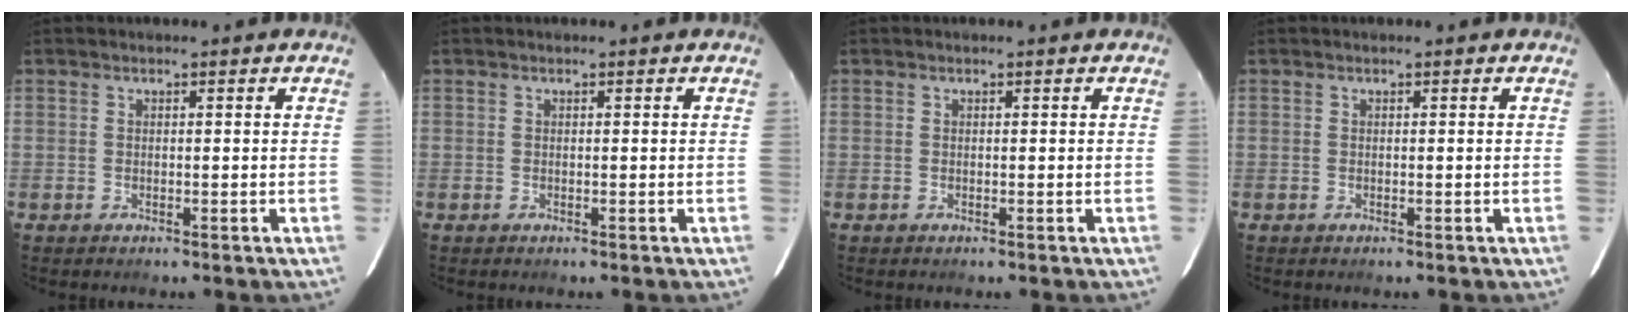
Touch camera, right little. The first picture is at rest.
{"total": 0.0}
{"total": 0.0}
{"total": 0.0}